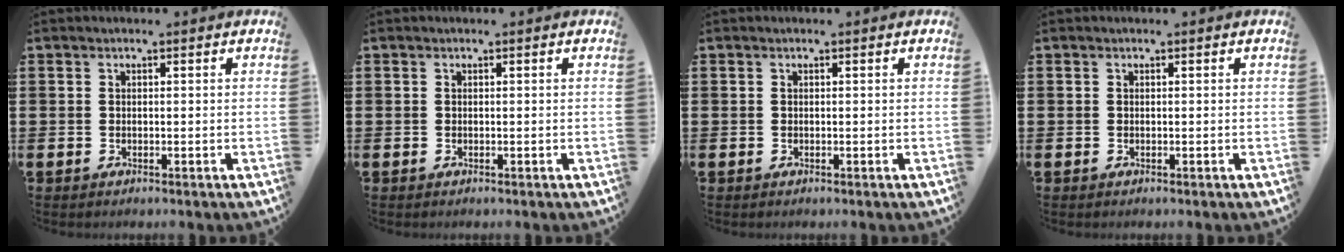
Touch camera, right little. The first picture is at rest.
{"total": 0.0}
{"total": 0.0}
{"total": 0.0}